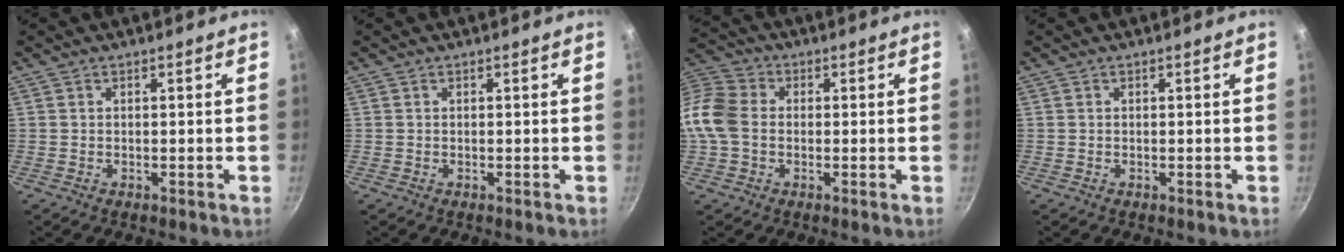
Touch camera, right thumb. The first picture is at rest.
{"total": 0.0}
{"total": 11.9, "force": [-0.9, 9.3, 7.4], "torque": [-0.145, 0.023, -0.038]}
{"total": 0.0}